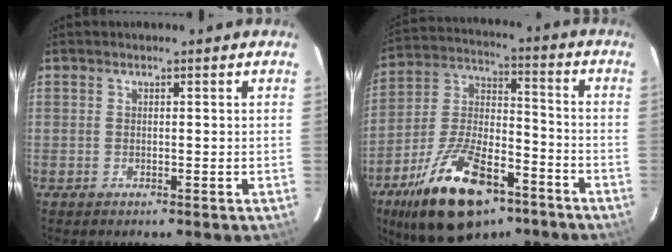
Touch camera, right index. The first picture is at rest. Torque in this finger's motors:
{"motor_torque": [1.40, -0.74, 1.05, 0.21]}